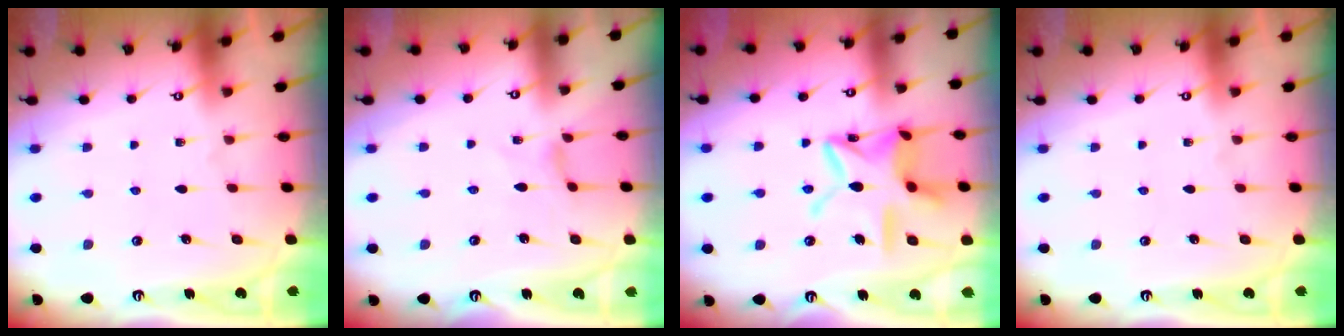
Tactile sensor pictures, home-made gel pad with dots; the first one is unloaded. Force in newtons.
{"total": 0.0}
{"total": 16.1, "press": 16.1, "slide": 1.2}
{"total": 0.0}